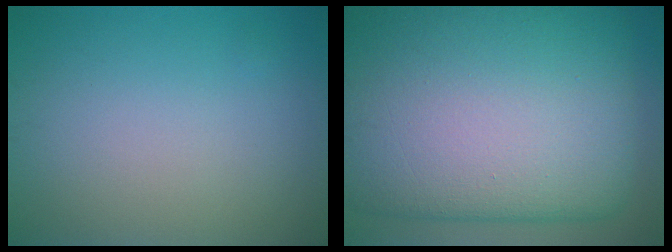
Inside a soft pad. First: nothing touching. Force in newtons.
{"total": 22.9, "press": 22.9, "slide": 0.5}